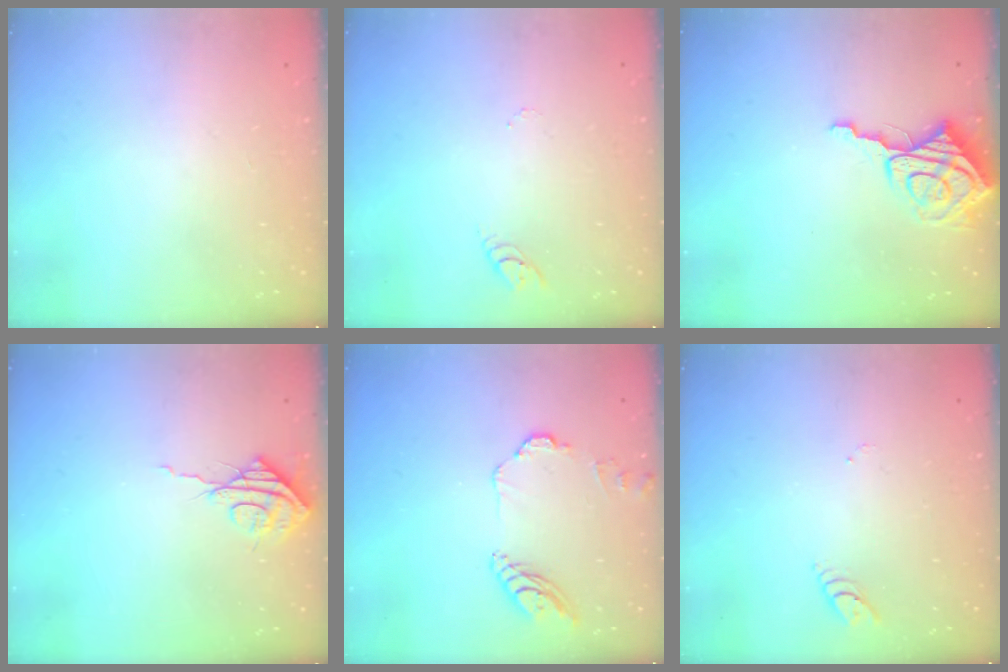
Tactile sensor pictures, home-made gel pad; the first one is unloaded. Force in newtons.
{"total": 2.8, "press": 2.8, "slide": 0.2}
{"total": 8.5, "press": 8.4, "slide": 0.8}
{"total": 7.4, "press": 7.4, "slide": 0.5}
{"total": 10.4, "press": 10.3, "slide": 0.9}
{"total": 2.9, "press": 2.8, "slide": 0.3}